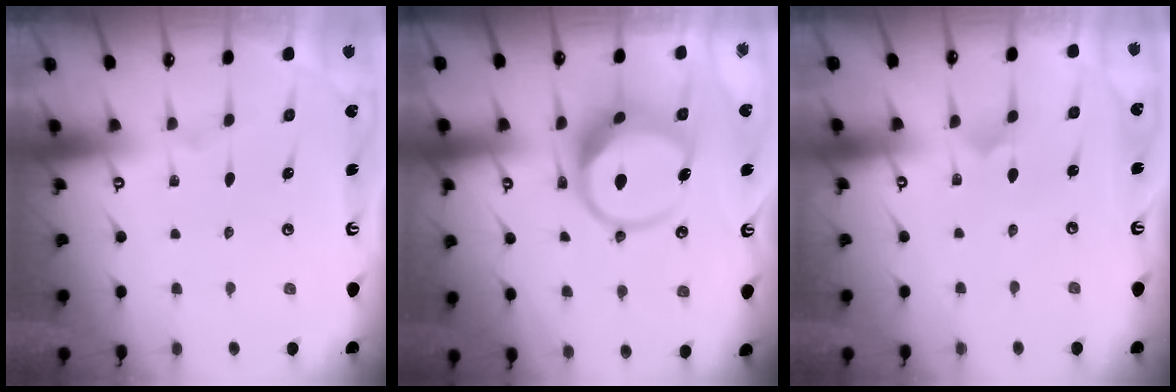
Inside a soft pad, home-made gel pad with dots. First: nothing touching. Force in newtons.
{"total": 11.9, "press": 11.8, "slide": 1.5}
{"total": 1.3, "press": 1.3, "slide": 0.1}